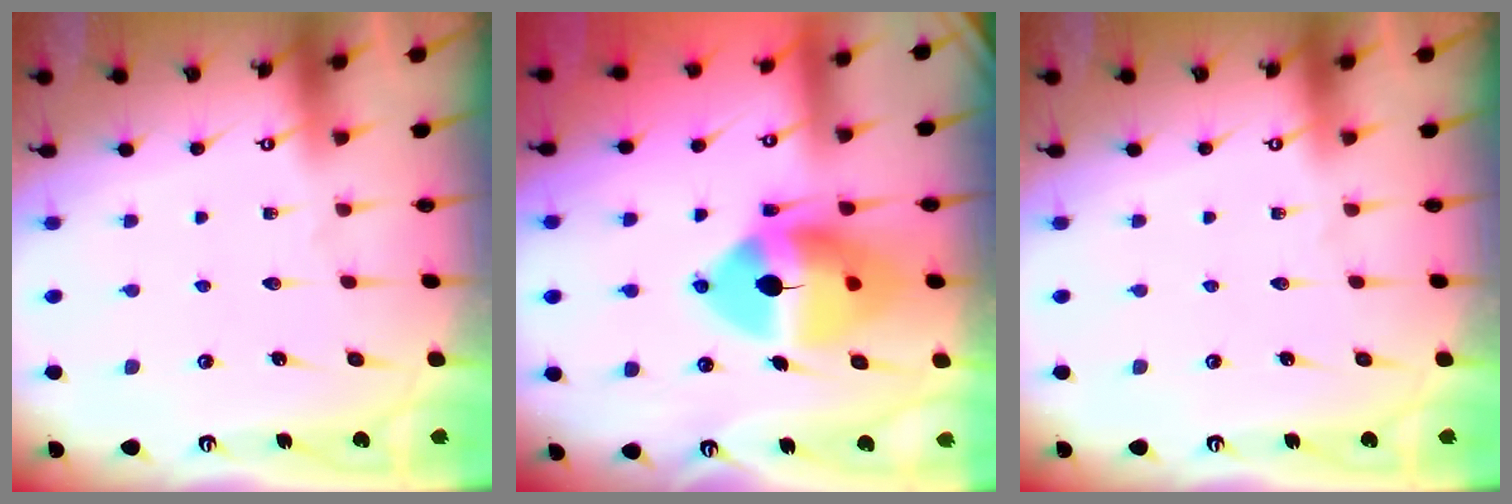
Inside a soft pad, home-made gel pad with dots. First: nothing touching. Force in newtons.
{"total": 15.6, "press": 15.4, "slide": 2.1}
{"total": 0.0}